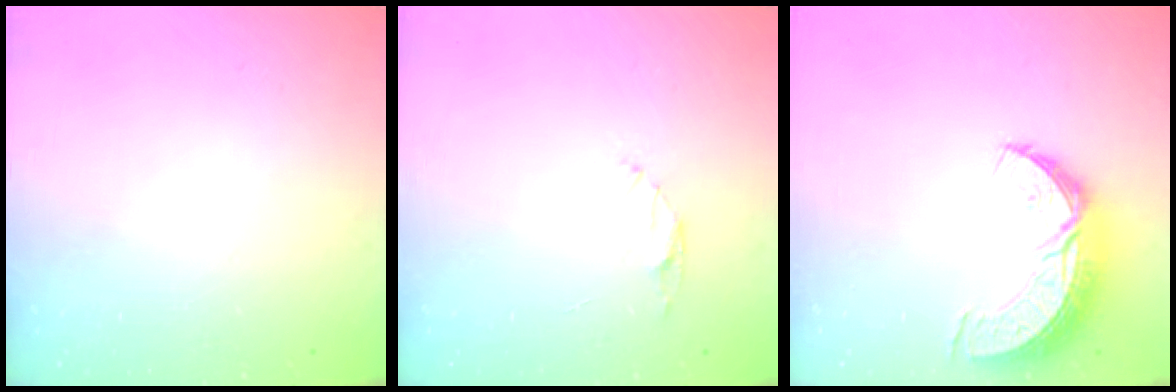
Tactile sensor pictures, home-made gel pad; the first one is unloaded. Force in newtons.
{"total": 4.3, "press": 4.3, "slide": 0.5}
{"total": 9.7, "press": 9.7, "slide": 0.7}